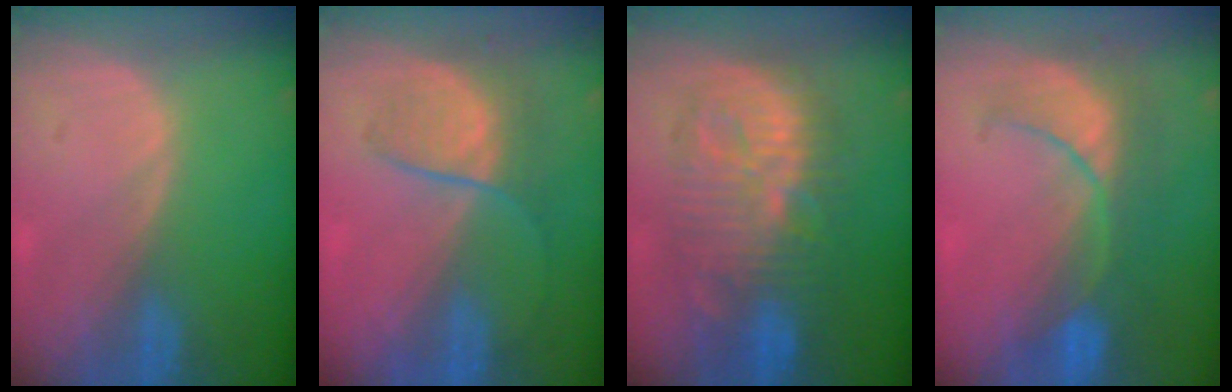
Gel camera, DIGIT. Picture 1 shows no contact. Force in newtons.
{"total": 6.4, "press": 6.0, "slide": 2.3}
{"total": 11.1, "press": 11.1, "slide": 0.7}
{"total": 8.1, "press": 7.9, "slide": 1.6}